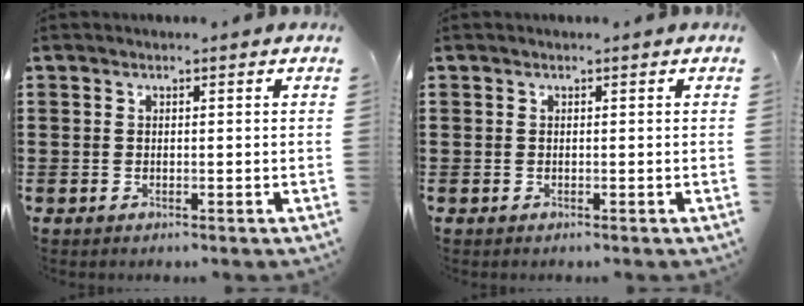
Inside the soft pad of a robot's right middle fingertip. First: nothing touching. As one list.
[{"total": 0.0}]